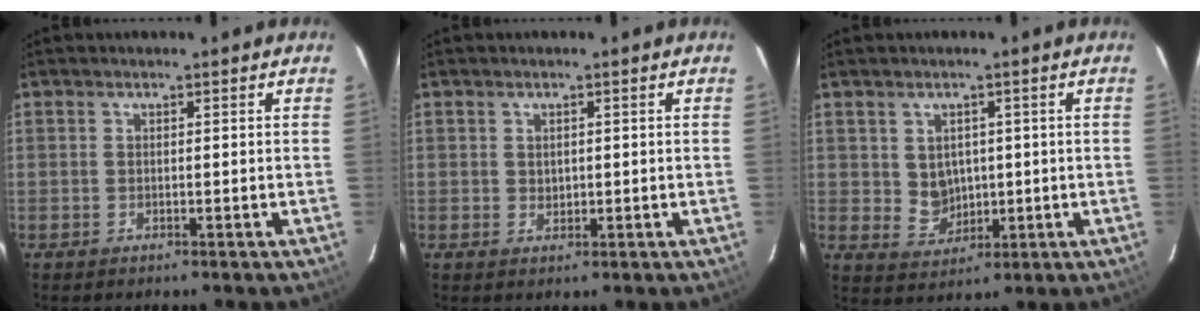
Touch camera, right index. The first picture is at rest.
{"total": 1.3, "force": [0.4, 1.1, 0.4], "torque": [-0.004, 0.001, 0.009]}
{"total": 5.0, "force": [0.8, 4.6, 2.0], "torque": [-0.037, 0.005, 0.029]}